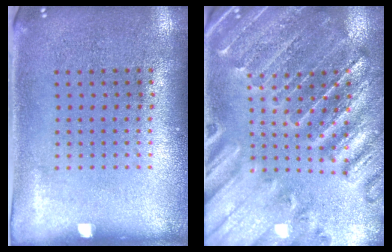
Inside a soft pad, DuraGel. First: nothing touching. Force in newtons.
{"total": 2.0, "press": 2.0, "slide": 0.1}